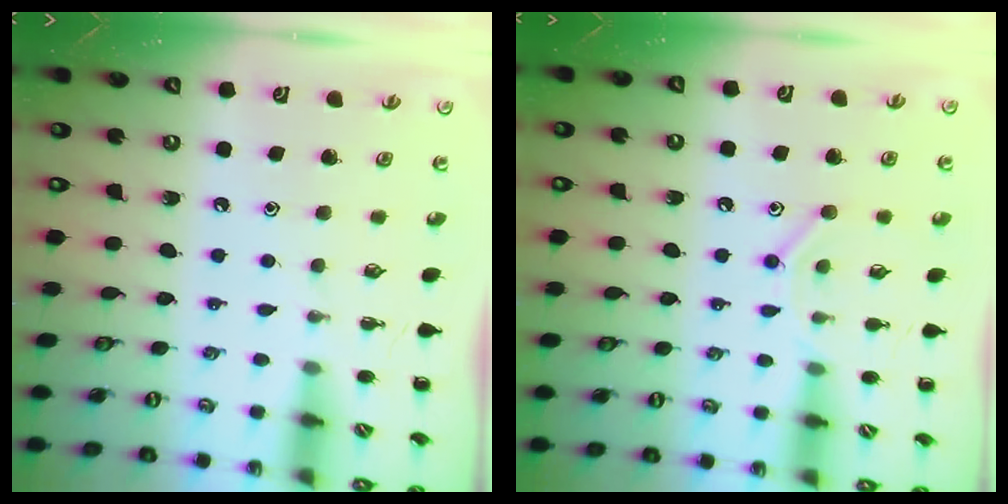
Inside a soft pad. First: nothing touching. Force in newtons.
{"total": 8.3, "press": 8.2, "slide": 1.2}